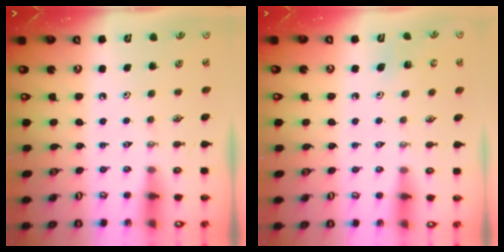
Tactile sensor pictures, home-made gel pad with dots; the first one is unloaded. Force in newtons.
{"total": 5.7, "press": 5.7, "slide": 0.4}